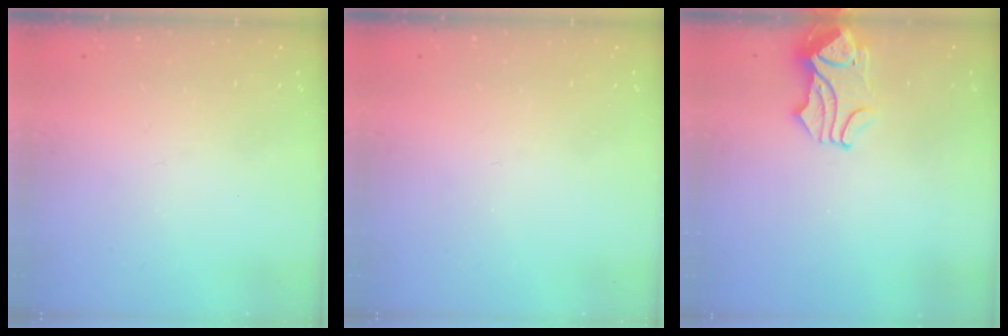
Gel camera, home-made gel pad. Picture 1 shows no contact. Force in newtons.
{"total": 0.0}
{"total": 1.9, "press": 1.7, "slide": 1.0}